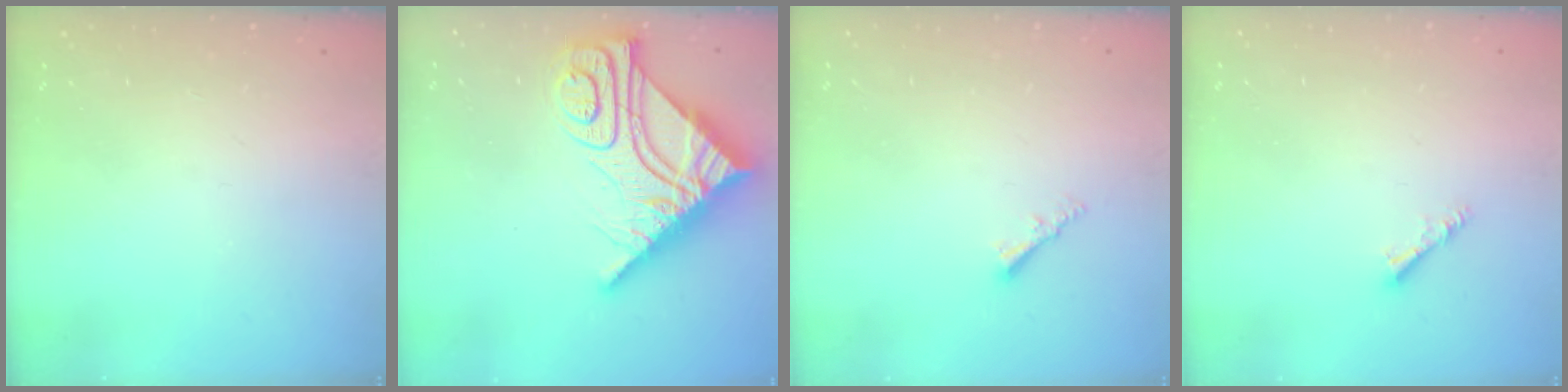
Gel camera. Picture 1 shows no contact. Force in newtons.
{"total": 18.5, "press": 18.4, "slide": 2.0}
{"total": 2.0, "press": 2.0, "slide": 0.3}
{"total": 3.0, "press": 2.9, "slide": 0.6}